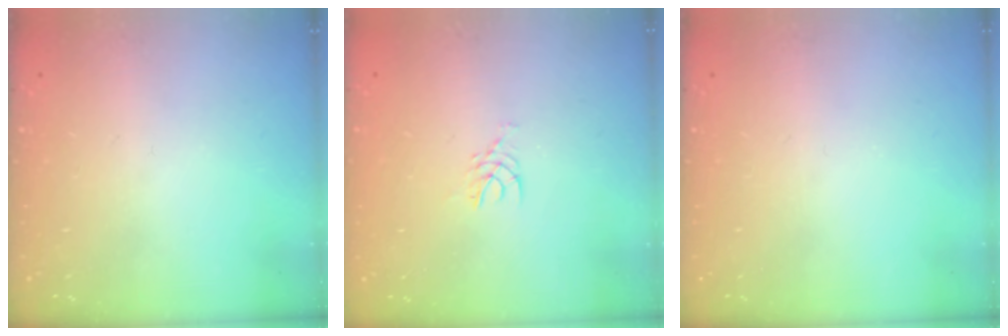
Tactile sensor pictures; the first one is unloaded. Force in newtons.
{"total": 2.5, "press": 2.5, "slide": 0.2}
{"total": 0.0}